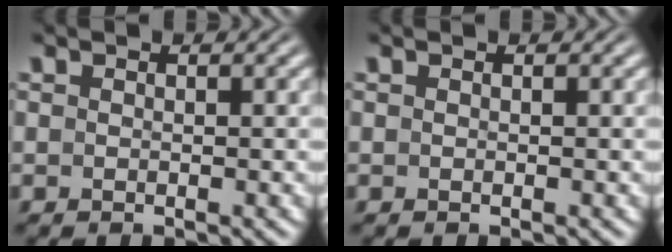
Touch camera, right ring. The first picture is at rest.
{"total": 0.0}